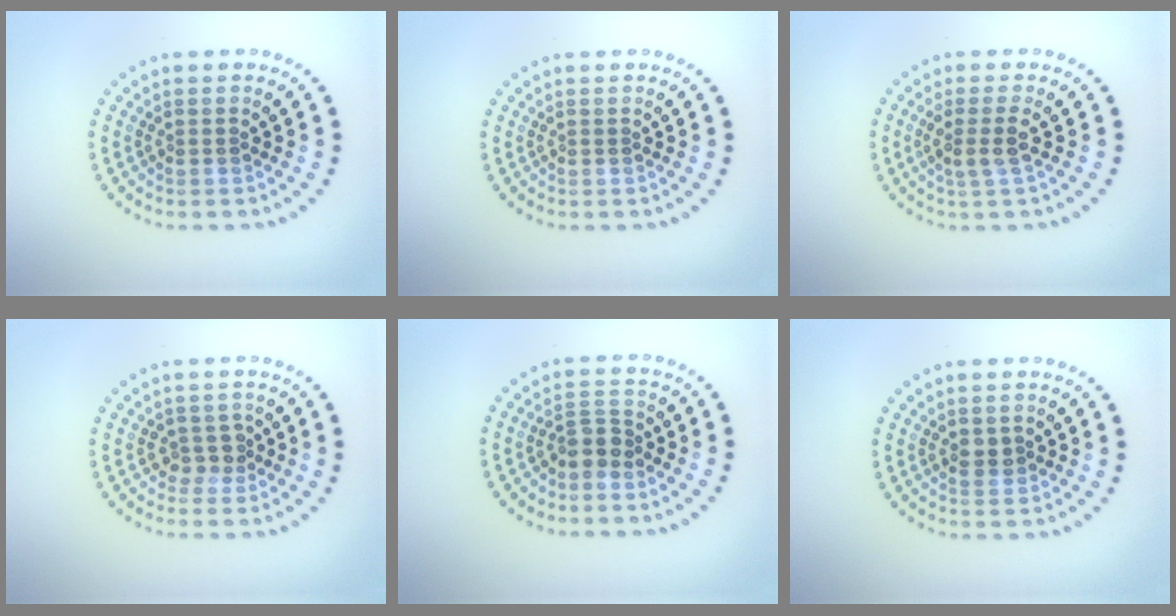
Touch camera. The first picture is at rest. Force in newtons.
{"total": 0.0}
{"total": 2.1, "press": 1.8, "slide": 1.2}
{"total": 1.7, "press": 1.3, "slide": 1.1}
{"total": 2.1, "press": 1.8, "slide": 1.2}
{"total": 1.4, "press": 1.3, "slide": 0.4}